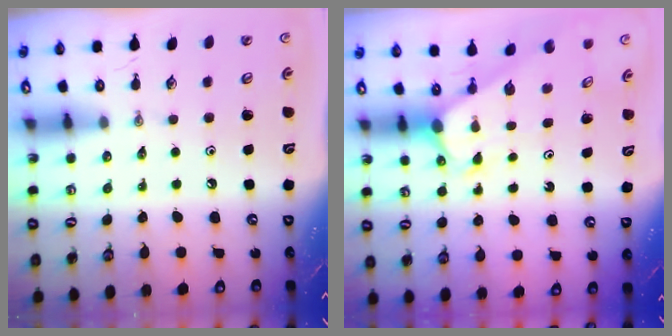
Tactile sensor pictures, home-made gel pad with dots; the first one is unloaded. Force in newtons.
{"total": 2.6, "press": 2.6, "slide": 0.1}